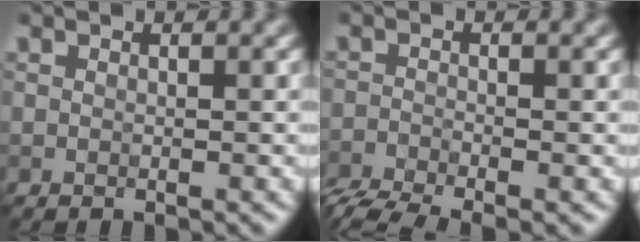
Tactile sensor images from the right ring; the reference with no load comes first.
{"total": 4.7, "force": [-4.2, 1.0, 1.8], "torque": [-0.028, -0.009, -0.064]}